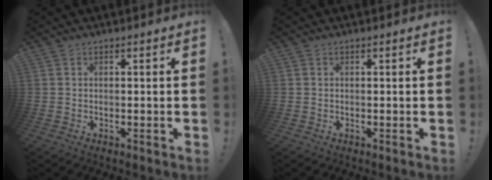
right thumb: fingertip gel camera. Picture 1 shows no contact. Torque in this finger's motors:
{"motor_torque": [0.00, 0.00, 0.02, 0.01, 0.00]}